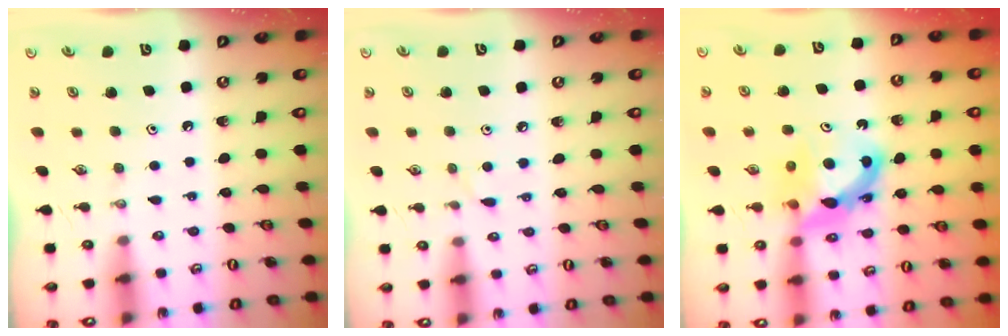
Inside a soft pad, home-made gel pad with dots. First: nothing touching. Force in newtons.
{"total": 3.2, "press": 3.2, "slide": 0.4}
{"total": 8.4, "press": 8.3, "slide": 0.4}